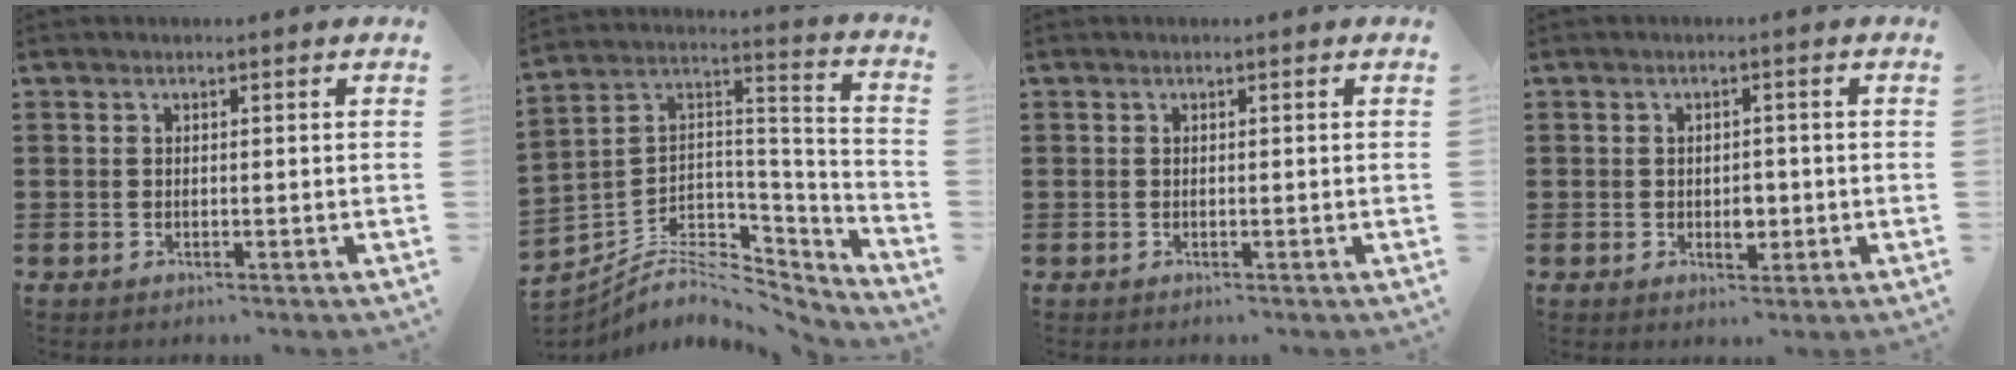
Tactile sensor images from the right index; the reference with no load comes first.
{"total": 6.4, "force": [-4.4, 4.1, 2.2], "torque": [-0.059, -0.011, -0.084]}
{"total": 0.0}
{"total": 2.7, "force": [-0.5, 1.6, 2.1], "torque": [-0.032, -0.004, -0.011]}